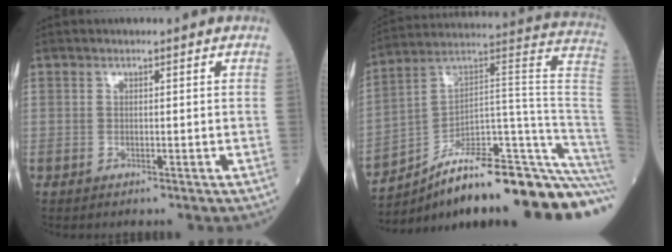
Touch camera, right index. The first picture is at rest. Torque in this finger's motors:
{"motor_torque": [0.19, -1.95, 0.79, 0.16]}